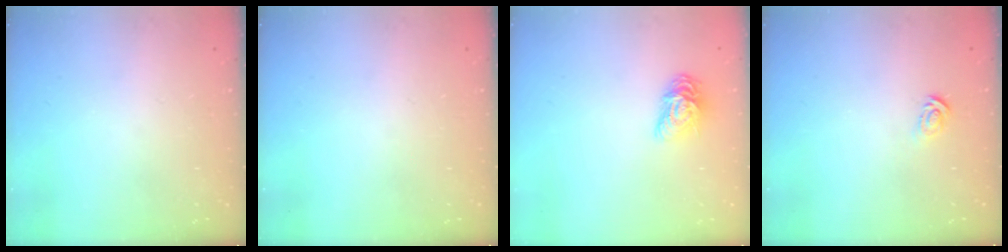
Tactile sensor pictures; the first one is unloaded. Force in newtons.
{"total": 0.0}
{"total": 8.6, "press": 8.6, "slide": 0.4}
{"total": 2.9, "press": 2.9, "slide": 0.2}